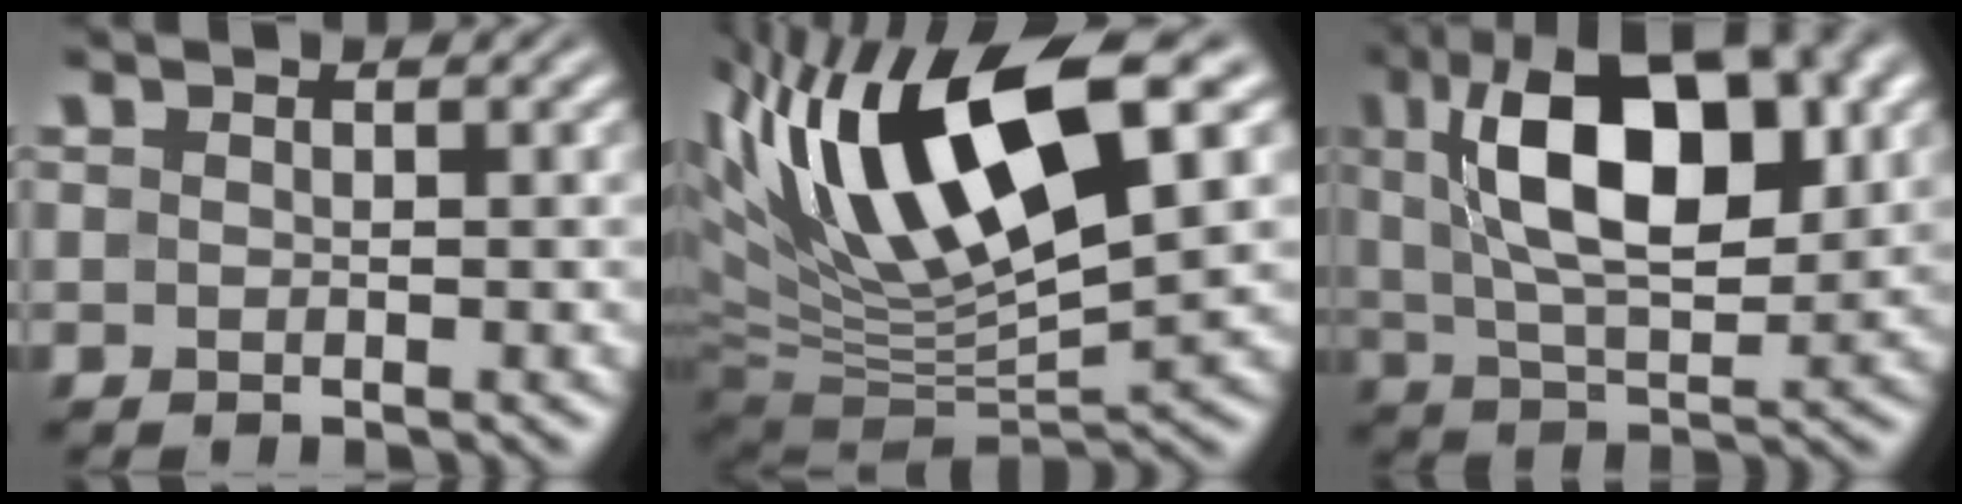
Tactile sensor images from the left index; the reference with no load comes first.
{"total": 14.3, "force": [4.7, 4.7, 12.7], "torque": [-0.224, 0.012, 0.083]}
{"total": 13.3, "force": [4.0, 6.1, 11.2], "torque": [-0.178, 0.010, 0.061]}